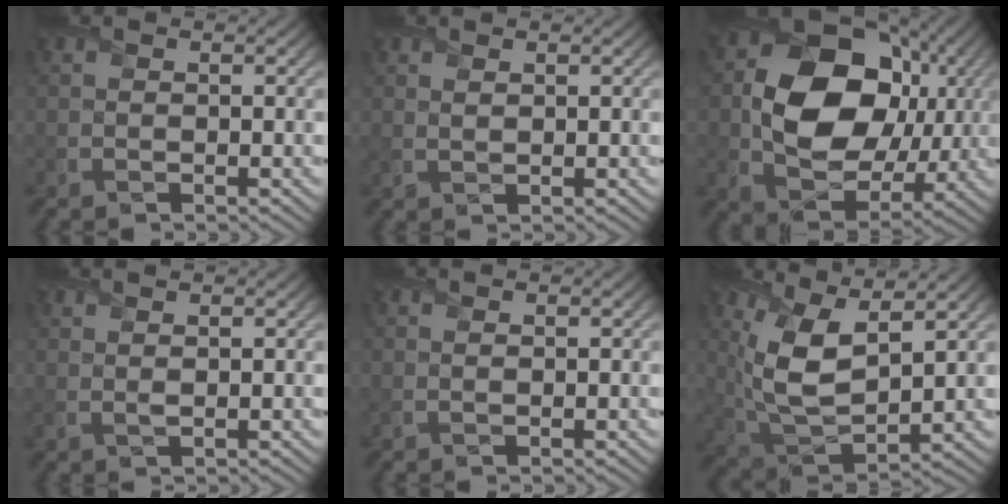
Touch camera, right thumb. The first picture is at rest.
{"total": 1.1, "force": [0.7, 0.5, 0.6], "torque": [-0.019, -0.003, 0.019]}
{"total": 15.3, "force": [1.9, 11.4, 10.0], "torque": [-0.173, -0.009, 0.041]}
{"total": 1.2, "force": [0.8, 0.3, 0.8], "torque": [-0.024, -0.002, 0.021]}
{"total": 0.7, "force": [0.4, 0.3, 0.5], "torque": [-0.012, -0.001, 0.008]}
{"total": 10.5, "force": [4.3, 5.0, 8.2], "torque": [-0.201, -0.009, 0.090]}